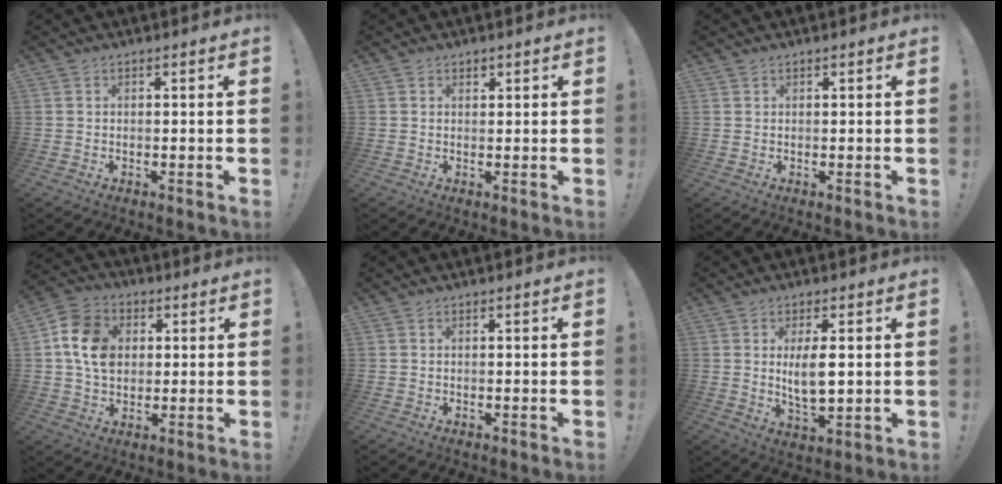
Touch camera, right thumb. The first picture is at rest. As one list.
[{"total": 1.0, "force": [0.8, 0.6, 0.1], "torque": [0.010, -0.007, 0.012]}, {"total": 0.0}, {"total": 12.9, "force": [2.4, 10.2, 7.5], "torque": [-0.126, 0.010, 0.048]}, {"total": 0.0}, {"total": 7.7, "force": [1.4, 3.0, 7.0], "torque": [-0.124, -0.018, 0.015]}]